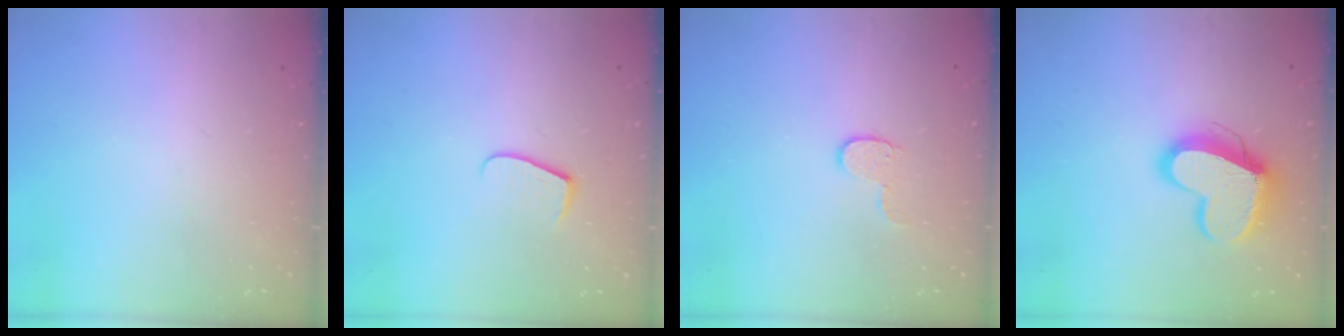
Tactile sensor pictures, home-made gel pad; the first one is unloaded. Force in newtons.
{"total": 6.2, "press": 6.2, "slide": 0.6}
{"total": 6.1, "press": 6.1, "slide": 0.4}
{"total": 15.0, "press": 14.9, "slide": 1.6}